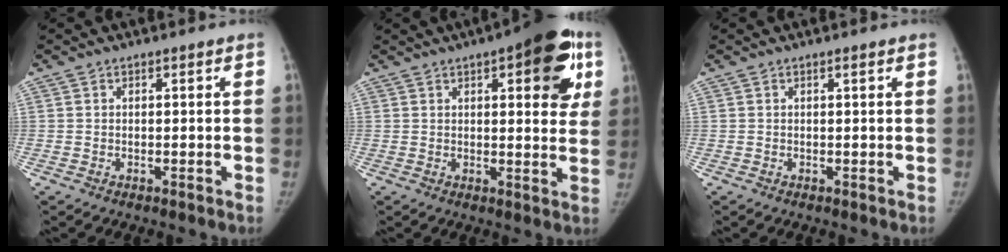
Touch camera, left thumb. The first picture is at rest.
{"total": 15.7, "force": [6.5, 5.9, 13.0], "torque": [-0.118, -0.012, 0.073]}
{"total": 0.5, "force": [0.4, 0.0, 0.4], "torque": [-0.004, -0.001, 0.008]}